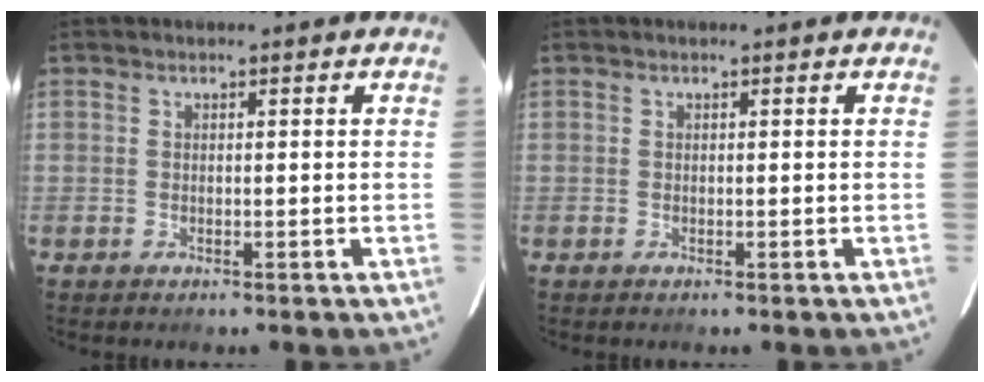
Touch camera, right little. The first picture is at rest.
{"total": 0.0}